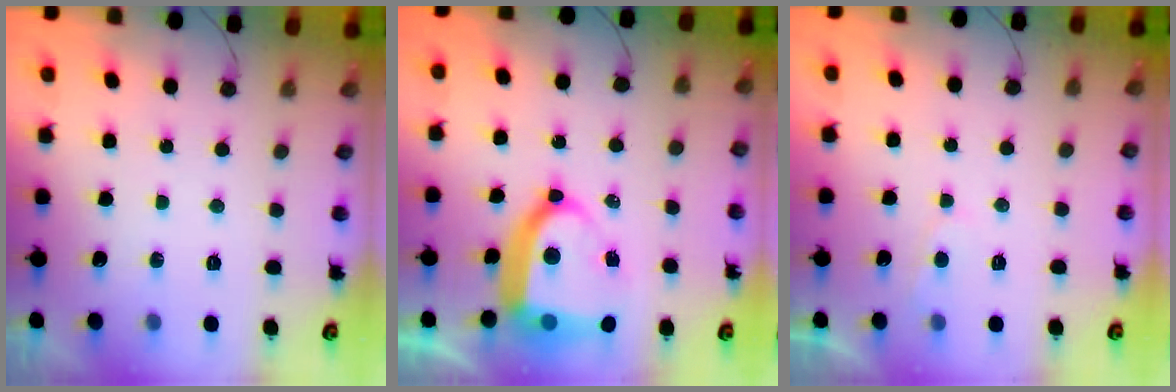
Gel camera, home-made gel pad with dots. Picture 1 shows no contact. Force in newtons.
{"total": 16.8, "press": 16.6, "slide": 2.2}
{"total": 2.0, "press": 2.0, "slide": 0.3}